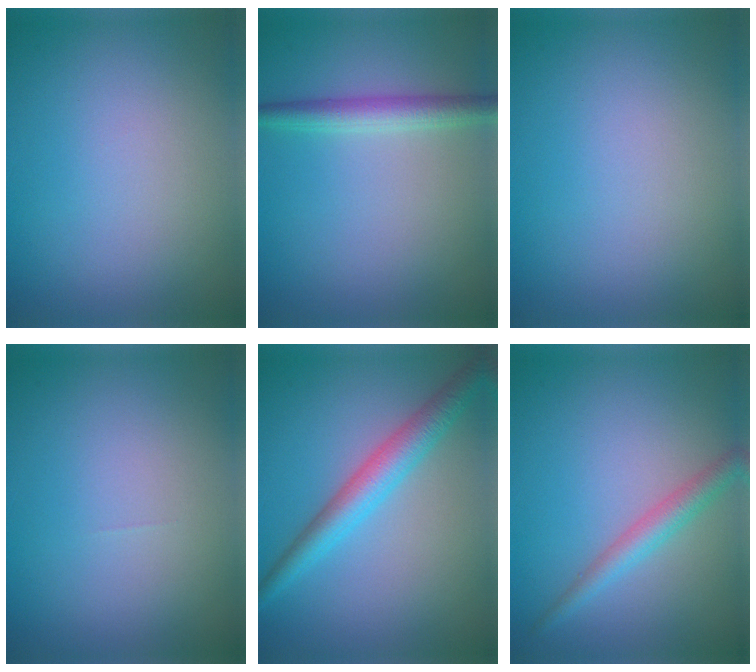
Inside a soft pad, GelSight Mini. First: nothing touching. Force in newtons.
{"total": 2.7, "press": 2.7, "slide": 0.0}
{"total": 0.0}
{"total": 0.0}
{"total": 4.2, "press": 4.2, "slide": 0.1}
{"total": 2.6, "press": 2.6, "slide": 0.0}